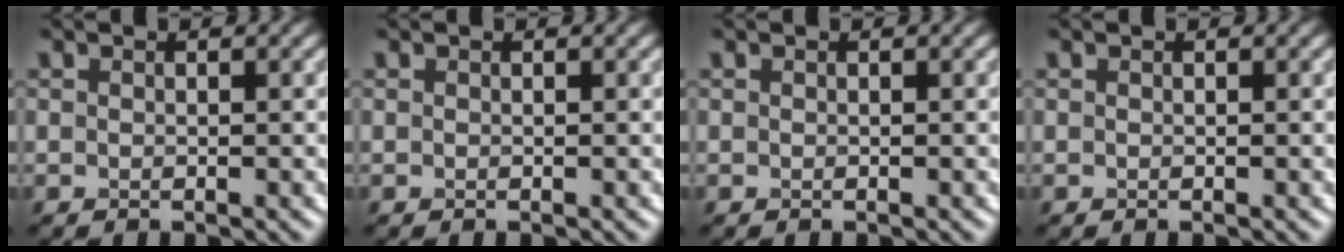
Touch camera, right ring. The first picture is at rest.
{"total": 0.0}
{"total": 0.0}
{"total": 0.0}